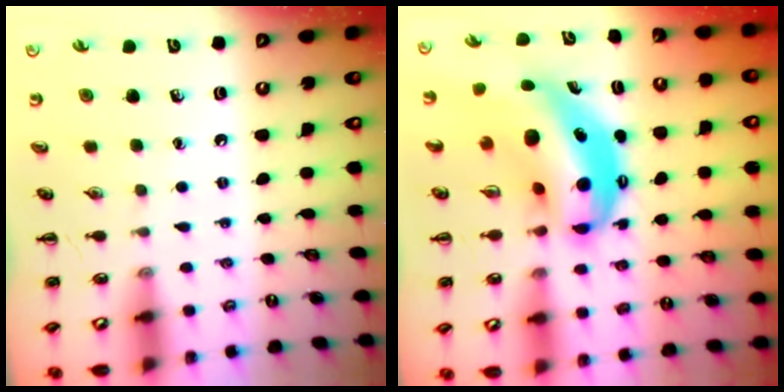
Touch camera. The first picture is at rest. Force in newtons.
{"total": 11.1, "press": 10.8, "slide": 2.5}